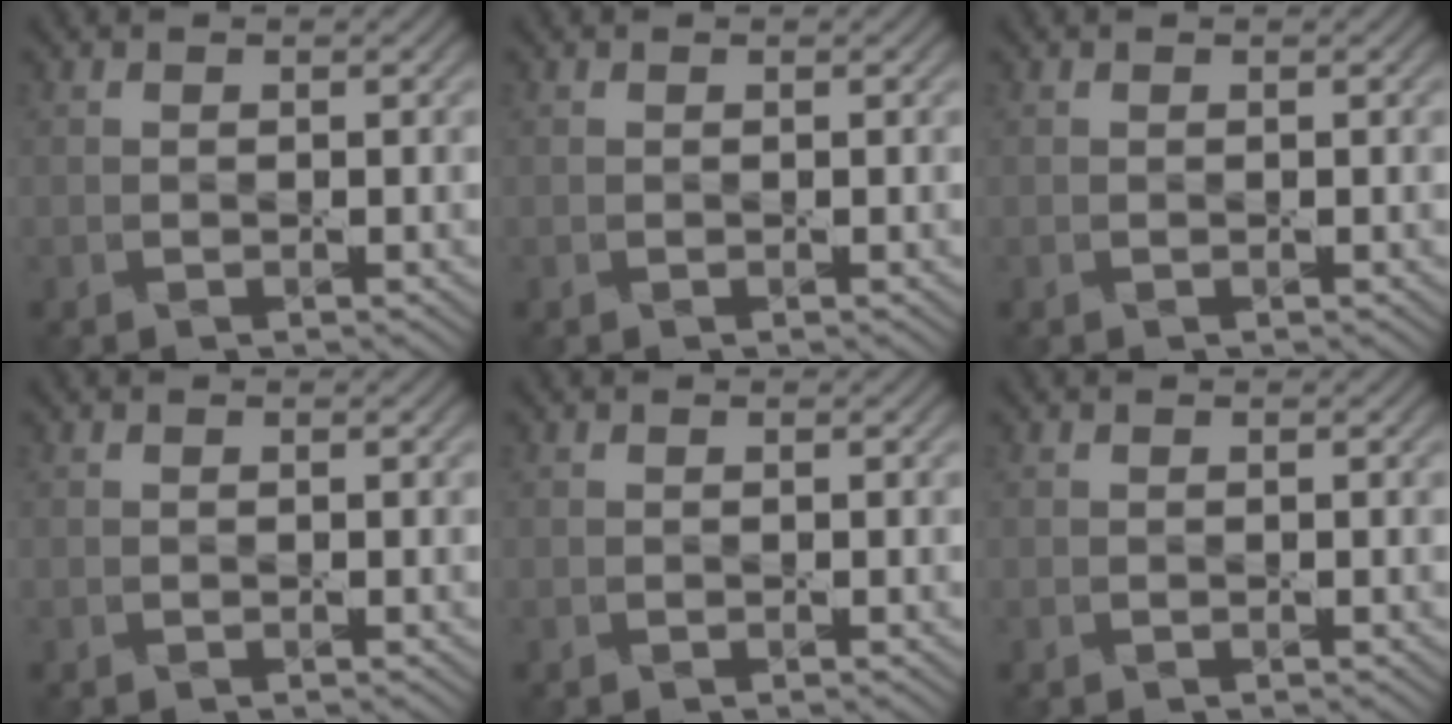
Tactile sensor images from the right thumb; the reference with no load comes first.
{"total": 0.0}
{"total": 0.0}
{"total": 0.0}
{"total": 0.0}
{"total": 0.0}